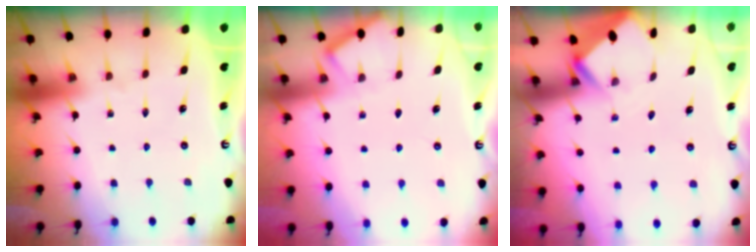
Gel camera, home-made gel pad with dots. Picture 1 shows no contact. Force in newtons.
{"total": 2.7, "press": 2.6, "slide": 0.3}
{"total": 2.6, "press": 2.6, "slide": 0.2}